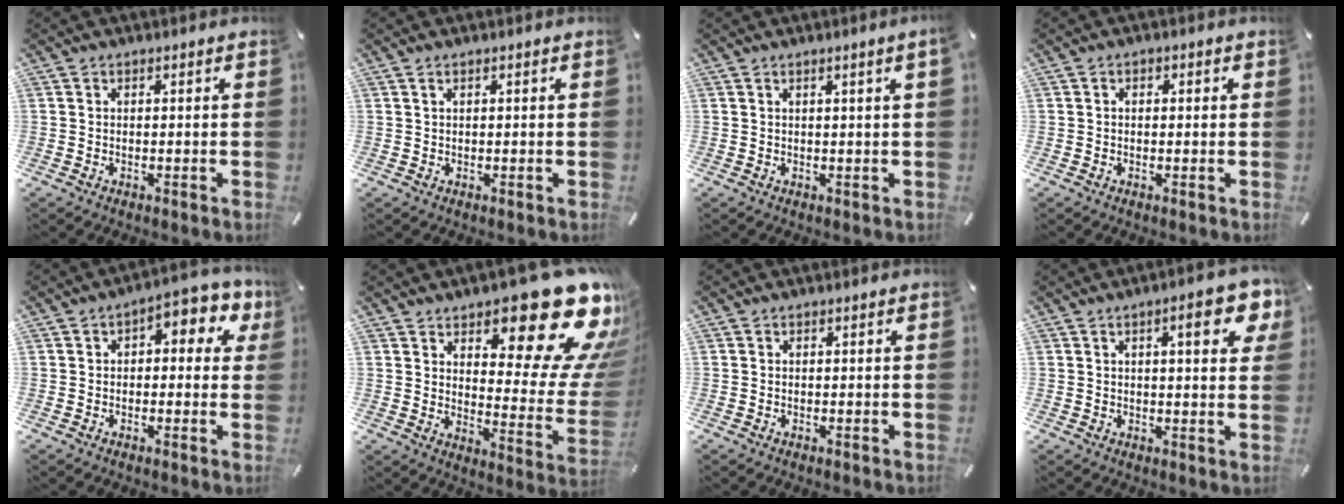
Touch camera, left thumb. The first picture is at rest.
{"total": 0.8, "force": [0.4, 0.3, 0.6], "torque": [-0.011, 0.002, 0.006]}
{"total": 1.6, "force": [0.8, -0.2, 1.4], "torque": [-0.026, -0.003, 0.013]}
{"total": 1.1, "force": [0.0, 0.9, 0.6], "torque": [-0.003, 0.003, -0.003]}
{"total": 6.0, "force": [1.4, 3.4, 4.7], "torque": [-0.055, -0.006, 0.014]}
{"total": 23.6, "force": [15.7, 8.6, 15.4], "torque": [-0.180, -0.120, 0.249]}
{"total": 0.0}
{"total": 9.3, "force": [4.5, 3.2, 7.5], "torque": [-0.101, -0.009, 0.069]}